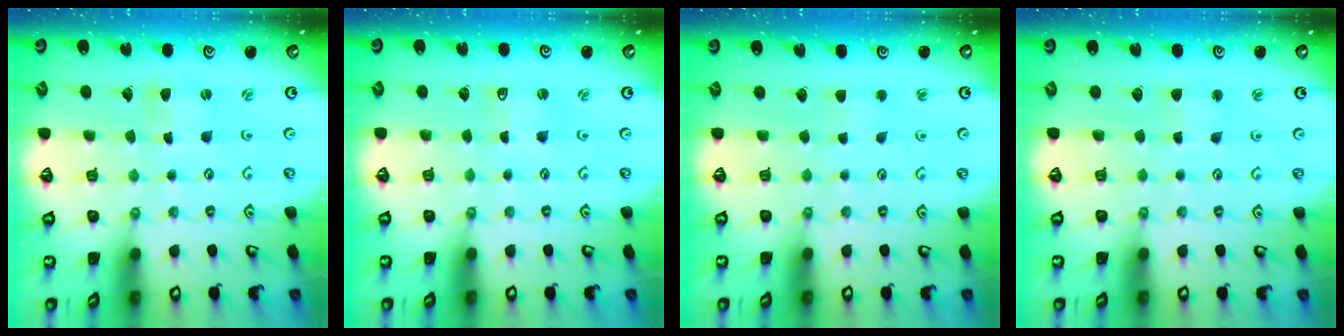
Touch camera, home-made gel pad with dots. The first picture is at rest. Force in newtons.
{"total": 0.6, "press": 0.6, "slide": 0.1}
{"total": 2.6, "press": 2.5, "slide": 0.5}
{"total": 3.2, "press": 3.2, "slide": 0.3}